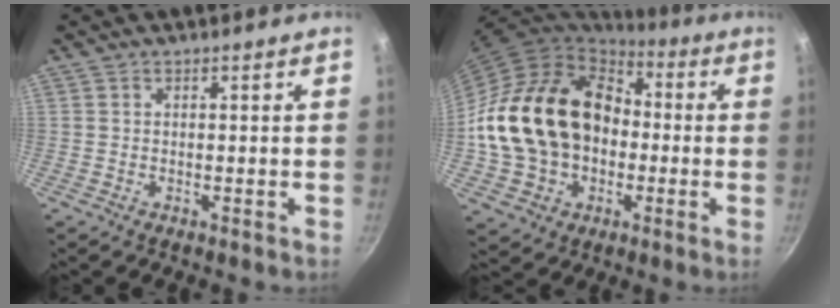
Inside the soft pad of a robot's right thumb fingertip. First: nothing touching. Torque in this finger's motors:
{"motor_torque": [-0.22, 1.92, 1.50, -1.28, 0.34]}